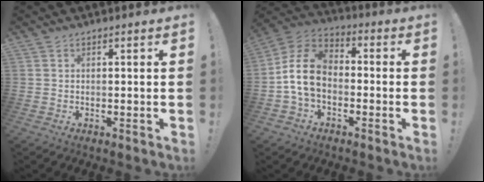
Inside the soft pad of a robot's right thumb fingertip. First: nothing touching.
{"total": 12.7, "force": [-1.7, 9.1, 8.7], "torque": [-0.170, 0.025, -0.026]}